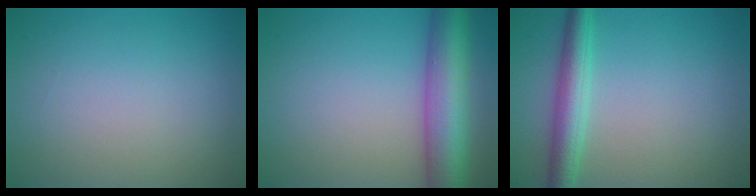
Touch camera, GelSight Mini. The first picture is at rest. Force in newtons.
{"total": 8.0, "press": 8.0, "slide": 0.2}
{"total": 3.9, "press": 3.9, "slide": 0.0}